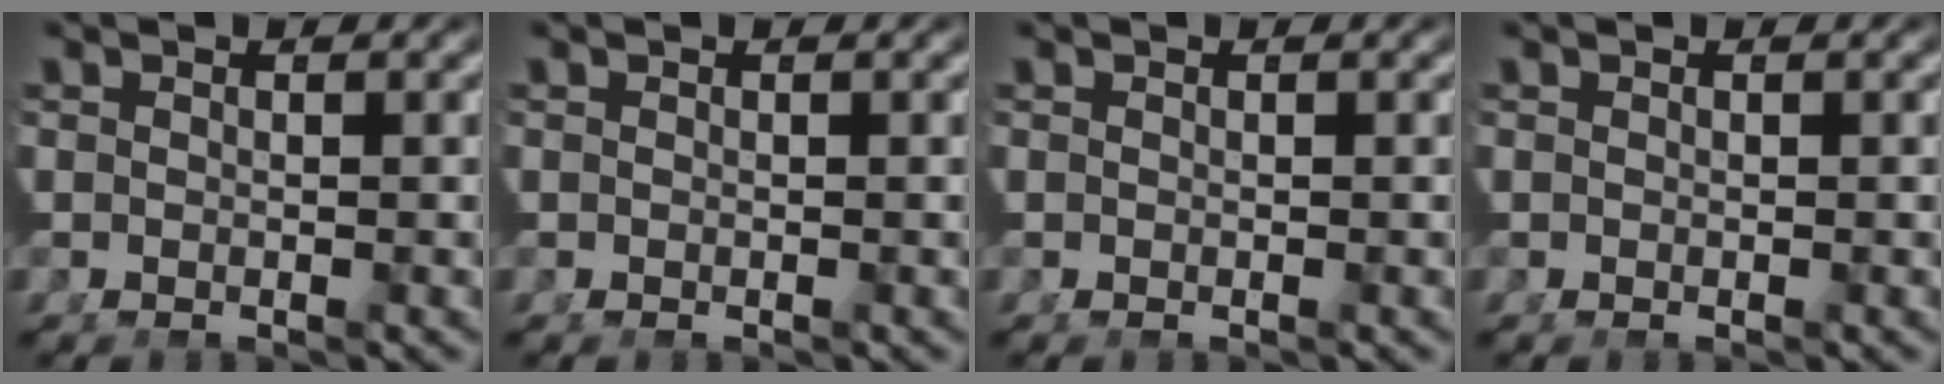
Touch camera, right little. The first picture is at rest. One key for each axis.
{"total": 0.0}
{"total": 0.0}
{"total": 0.0}